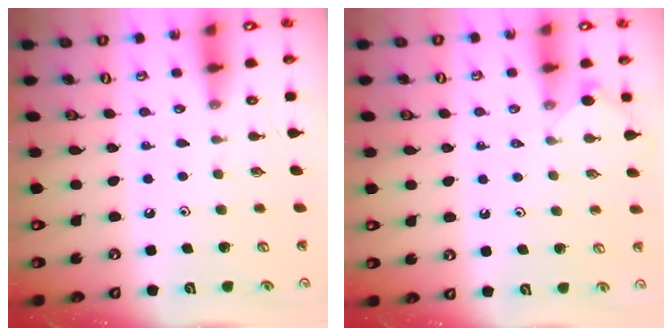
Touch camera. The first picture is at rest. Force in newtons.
{"total": 3.9, "press": 3.8, "slide": 0.6}